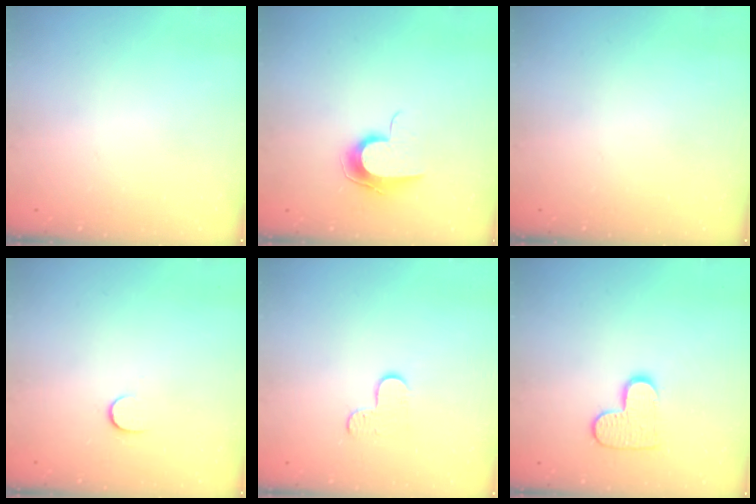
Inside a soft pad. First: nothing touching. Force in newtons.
{"total": 8.9, "press": 8.9, "slide": 0.9}
{"total": 0.0}
{"total": 5.3, "press": 5.2, "slide": 0.5}
{"total": 5.8, "press": 5.8, "slide": 0.6}
{"total": 10.0, "press": 10.0, "slide": 0.6}